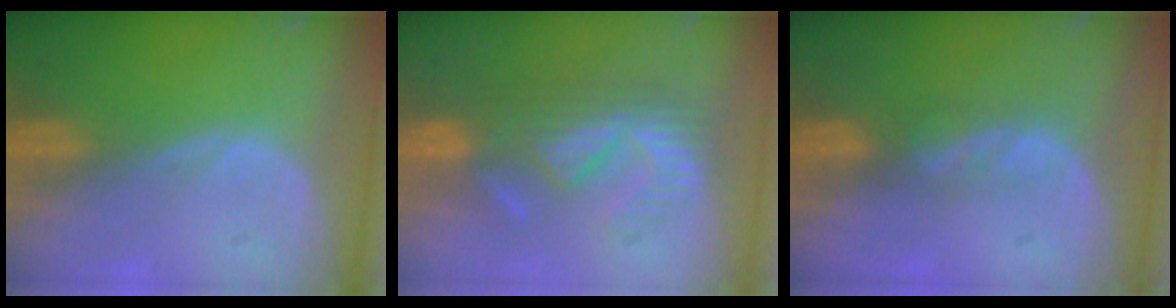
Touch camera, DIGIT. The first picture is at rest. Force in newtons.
{"total": 8.3, "press": 7.7, "slide": 3.1}
{"total": 3.1, "press": 2.7, "slide": 1.6}